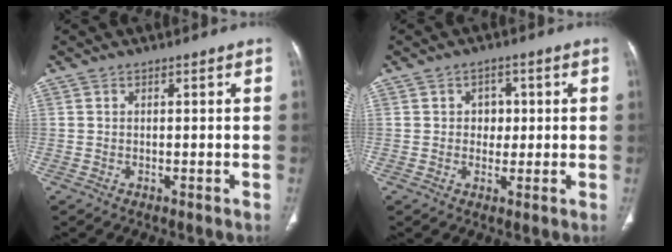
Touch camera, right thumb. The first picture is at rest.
{"total": 3.6, "force": [0.4, 3.0, 1.9], "torque": [-0.001, 0.004, 0.003]}